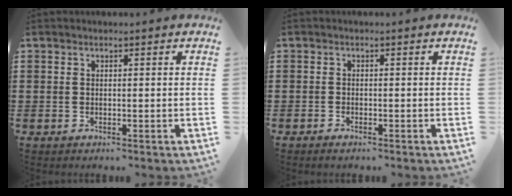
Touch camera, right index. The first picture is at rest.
{"total": 0.9, "force": [-0.8, 0.2, 0.3], "torque": [-0.007, -0.004, -0.016]}